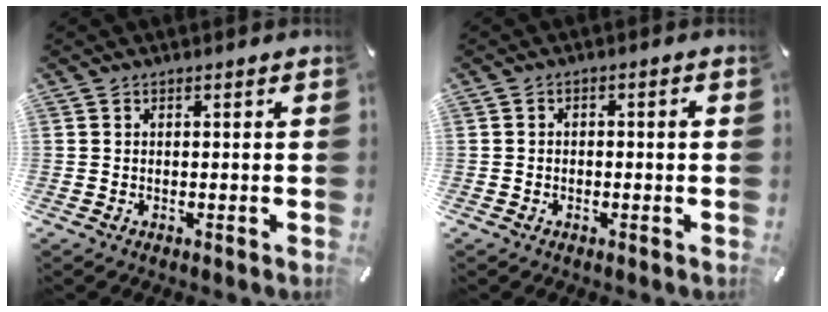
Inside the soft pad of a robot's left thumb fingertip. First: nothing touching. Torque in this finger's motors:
{"motor_torque": [-0.04, -0.26, 0.12, 0.20, -0.07]}